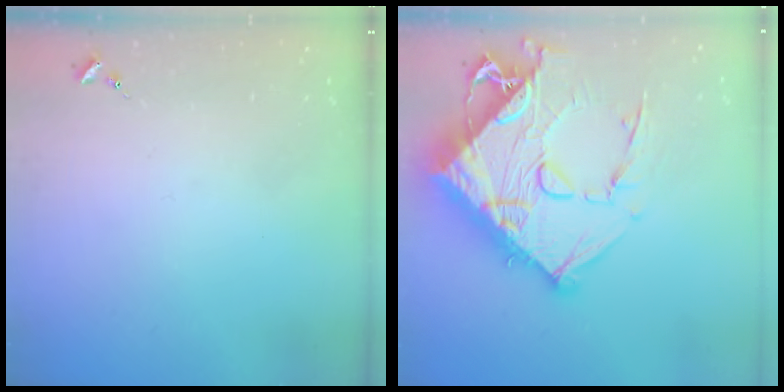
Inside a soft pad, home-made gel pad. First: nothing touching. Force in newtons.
{"total": 25.7, "press": 25.6, "slide": 2.6}